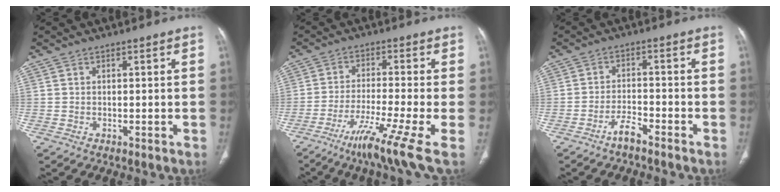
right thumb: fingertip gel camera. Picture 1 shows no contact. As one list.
[{"total": 12.5, "force": [-6.1, 0.2, 10.9], "torque": [-0.210, 0.000, -0.104]}, {"total": 3.7, "force": [-3.0, 0.7, 2.1], "torque": [-0.043, 0.022, -0.057]}]